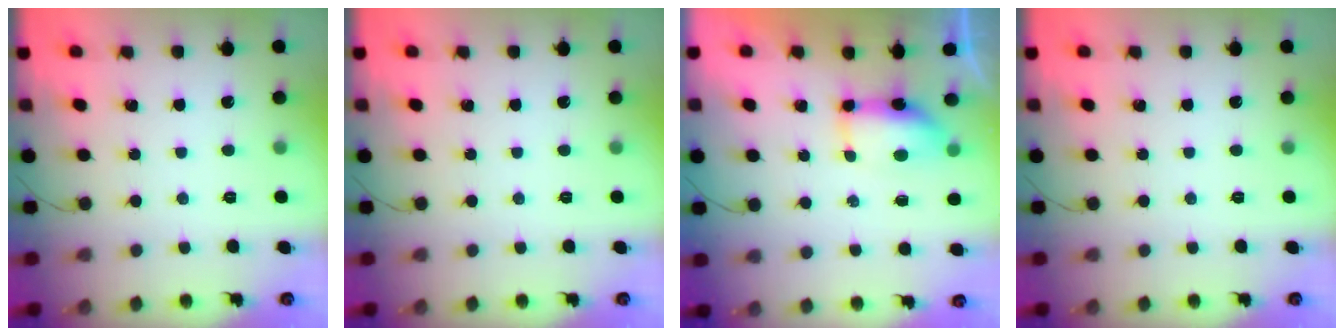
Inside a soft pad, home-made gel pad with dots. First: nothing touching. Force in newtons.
{"total": 0.0}
{"total": 8.0, "press": 7.2, "slide": 3.4}
{"total": 0.0}